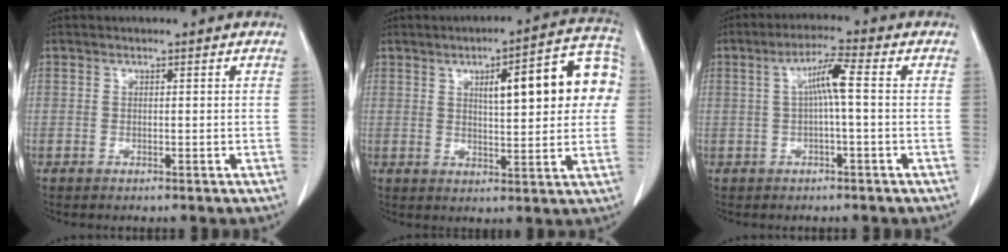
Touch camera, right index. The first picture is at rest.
{"total": 14.1, "force": [3.3, 3.4, 13.3], "torque": [-0.169, 0.036, 0.041]}
{"total": 5.1, "force": [0.4, 0.3, 5.0], "torque": [-0.093, 0.020, 0.007]}